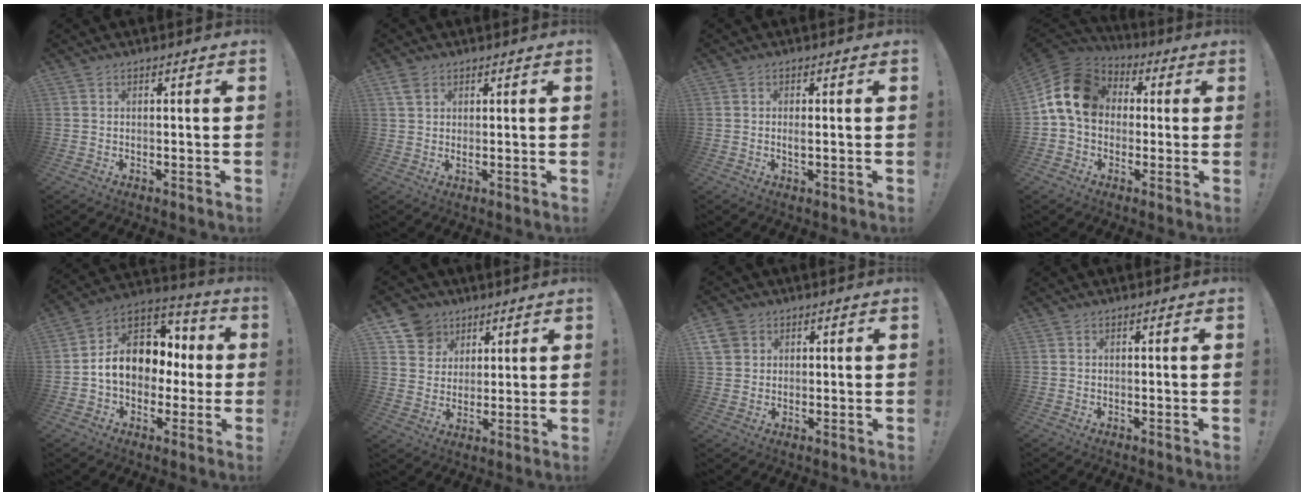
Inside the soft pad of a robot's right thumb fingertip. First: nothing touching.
{"total": 2.9, "force": [1.7, 1.5, 1.8], "torque": [-0.026, -0.005, 0.030]}
{"total": 1.3, "force": [-0.2, 0.3, 1.3], "torque": [-0.018, -0.003, -0.004]}
{"total": 15.8, "force": [2.6, 12.1, 9.7], "torque": [-0.157, 0.012, 0.054]}
{"total": 14.9, "force": [0.8, 11.9, 8.8], "torque": [-0.120, 0.004, 0.022]}
{"total": 9.7, "force": [5.5, 7.9, 1.5], "torque": [-0.021, -0.038, 0.111]}
{"total": 5.1, "force": [2.7, 4.2, 1.3], "torque": [-0.020, -0.006, 0.054]}
{"total": 0.0}